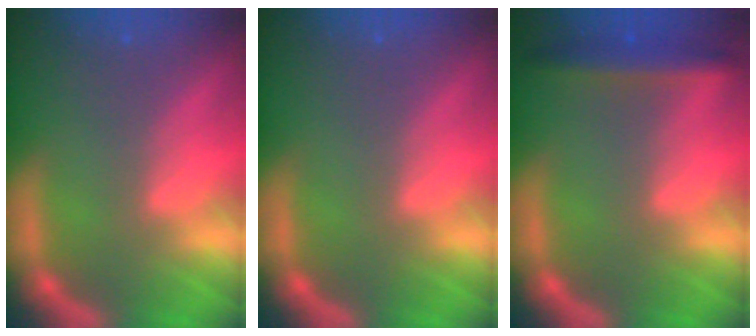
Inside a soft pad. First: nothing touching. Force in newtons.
{"total": 0.0}
{"total": 3.4}